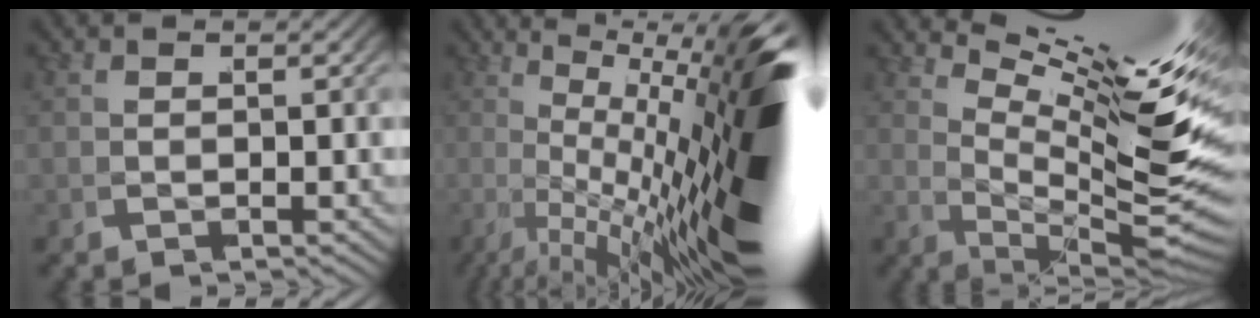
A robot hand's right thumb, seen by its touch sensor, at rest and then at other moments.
{"total": 18.4, "force": [-1.6, 8.2, 16.4], "torque": [-0.214, -0.038, -0.009]}
{"total": 10.4, "force": [4.3, 2.7, 9.1], "torque": [-0.123, 0.005, 0.060]}